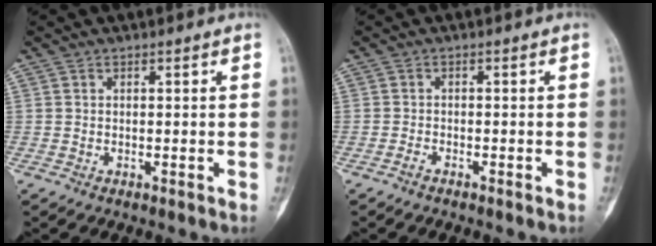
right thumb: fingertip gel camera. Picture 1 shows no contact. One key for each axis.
{"total": 0.9, "fx": -0.8, "fy": 0.1, "fz": 0.4, "tx": -0.015, "ty": 0.004, "tz": -0.015}